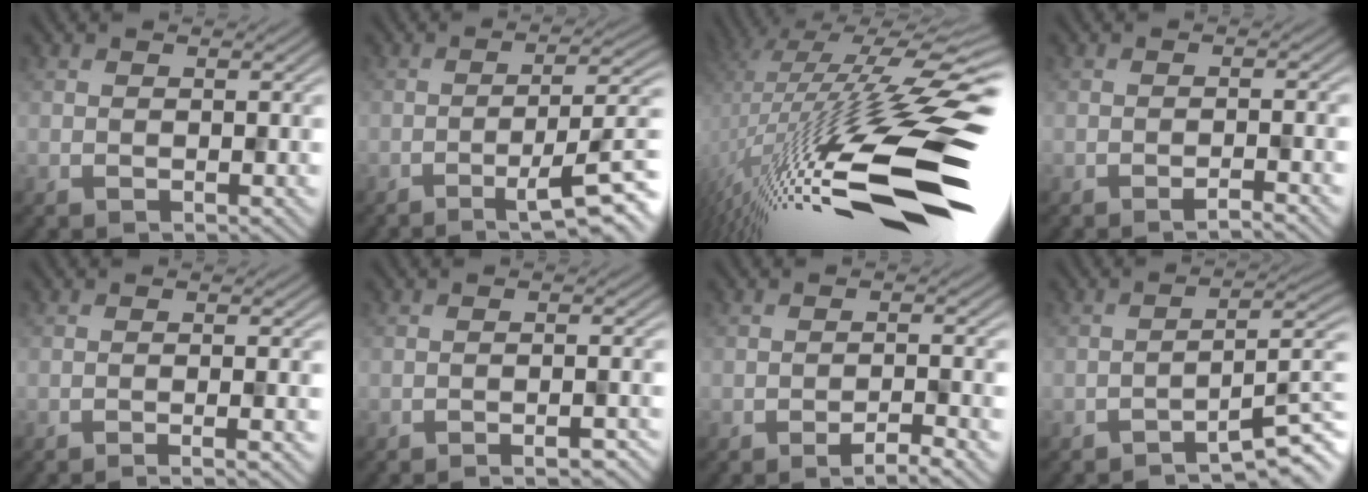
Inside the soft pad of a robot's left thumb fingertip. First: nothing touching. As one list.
[{"total": 8.7, "force": [-4.4, 1.5, 7.4], "torque": [-0.115, 0.008, -0.059]}, {"total": 18.9, "force": [-3.3, 4.7, 18.0], "torque": [-0.309, 0.012, -0.062]}, {"total": 2.4, "force": [-1.9, -0.1, 1.5], "torque": [-0.016, 0.012, -0.039]}, {"total": 3.0, "force": [-1.8, 0.3, 2.3], "torque": [-0.026, 0.010, -0.039]}, {"total": 3.0, "force": [-2.5, 0.2, 1.7], "torque": [-0.015, 0.016, -0.045]}, {"total": 3.3, "force": [-2.5, 0.1, 2.1], "torque": [-0.031, 0.011, -0.045]}, {"total": 7.4, "force": [-5.5, 0.9, 4.9], "torque": [-0.070, 0.013, -0.076]}]